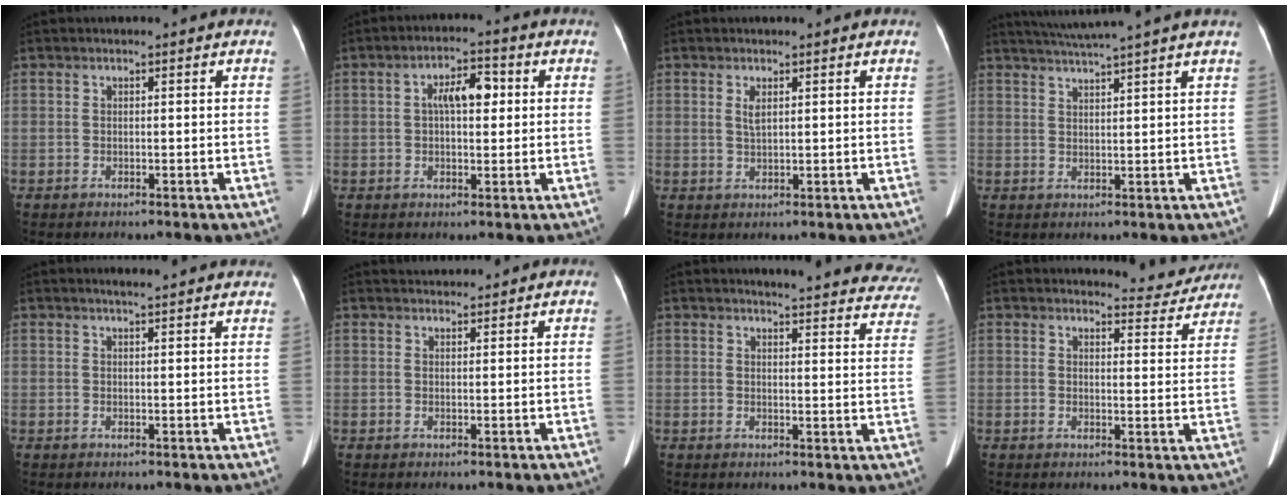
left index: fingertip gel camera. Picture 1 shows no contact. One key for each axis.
{"total": 5.6, "fx": 1.1, "fy": 2.2, "fz": 5.0, "tx": -0.091, "ty": 0.018, "tz": 0.017}
{"total": 1.6, "fx": 0.7, "fy": 0.4, "fz": 1.4, "tx": -0.035, "ty": -0.003, "tz": 0.018}
{"total": 7.6, "fx": 6.6, "fy": -1.8, "fz": 3.4, "tx": -0.055, "ty": 0.014, "tz": 0.094}
{"total": 6.6, "fx": 6.0, "fy": 0.7, "fz": 2.6, "tx": -0.033, "ty": 0.018, "tz": 0.064}
{"total": 2.6, "fx": 2.6, "fy": 0.4, "fz": 0.1, "tx": -0.001, "ty": 0.022, "tz": 0.044}
{"total": 20.9, "fx": 19.8, "fy": 3.4, "fz": 5.5, "tx": -0.050, "ty": -0.070, "tz": 0.205}
{"total": 5.4, "fx": 5.3, "fy": 0.8, "fz": -0.3, "tx": 0.008, "ty": -0.018, "tz": 0.052}